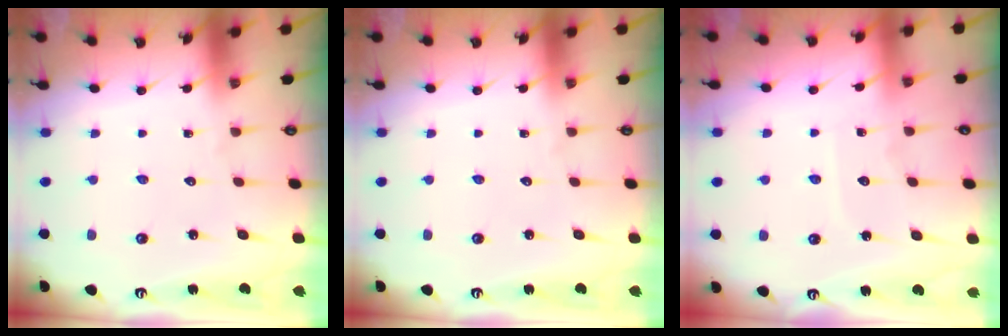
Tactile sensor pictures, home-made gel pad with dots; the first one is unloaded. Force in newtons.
{"total": 0.0}
{"total": 5.1, "press": 5.1, "slide": 0.6}